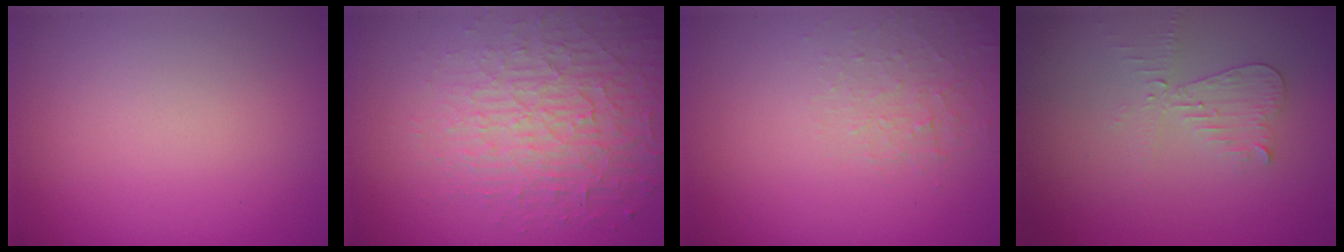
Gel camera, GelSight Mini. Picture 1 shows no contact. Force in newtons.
{"total": 4.6, "press": 4.1, "slide": 2.2}
{"total": 1.3, "press": 0.4, "slide": 1.2}
{"total": 2.2, "press": 2.2, "slide": 0.2}